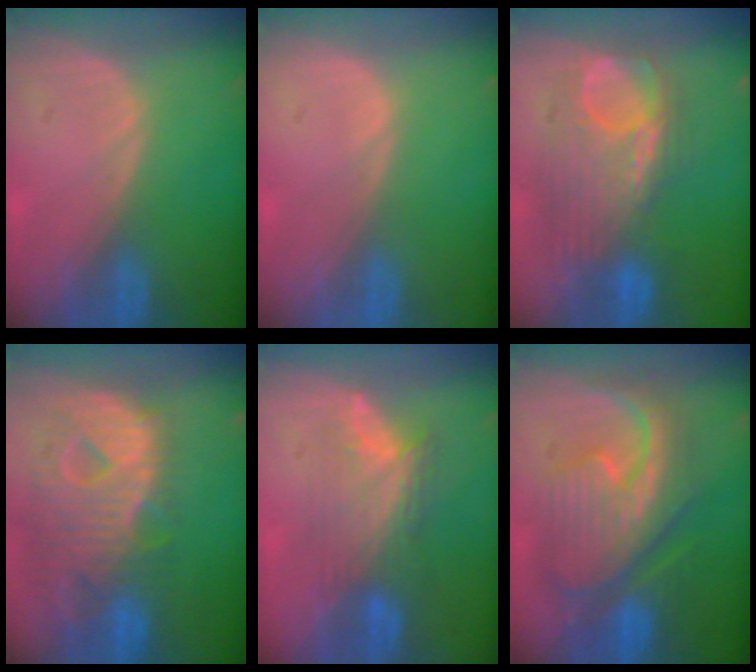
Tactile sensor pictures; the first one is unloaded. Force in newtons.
{"total": 0.0}
{"total": 9.6, "press": 9.4, "slide": 2.1}
{"total": 12.8, "press": 10.8, "slide": 6.8}
{"total": 7.3, "press": 7.1, "slide": 1.7}
{"total": 12.3, "press": 12.2, "slide": 1.4}